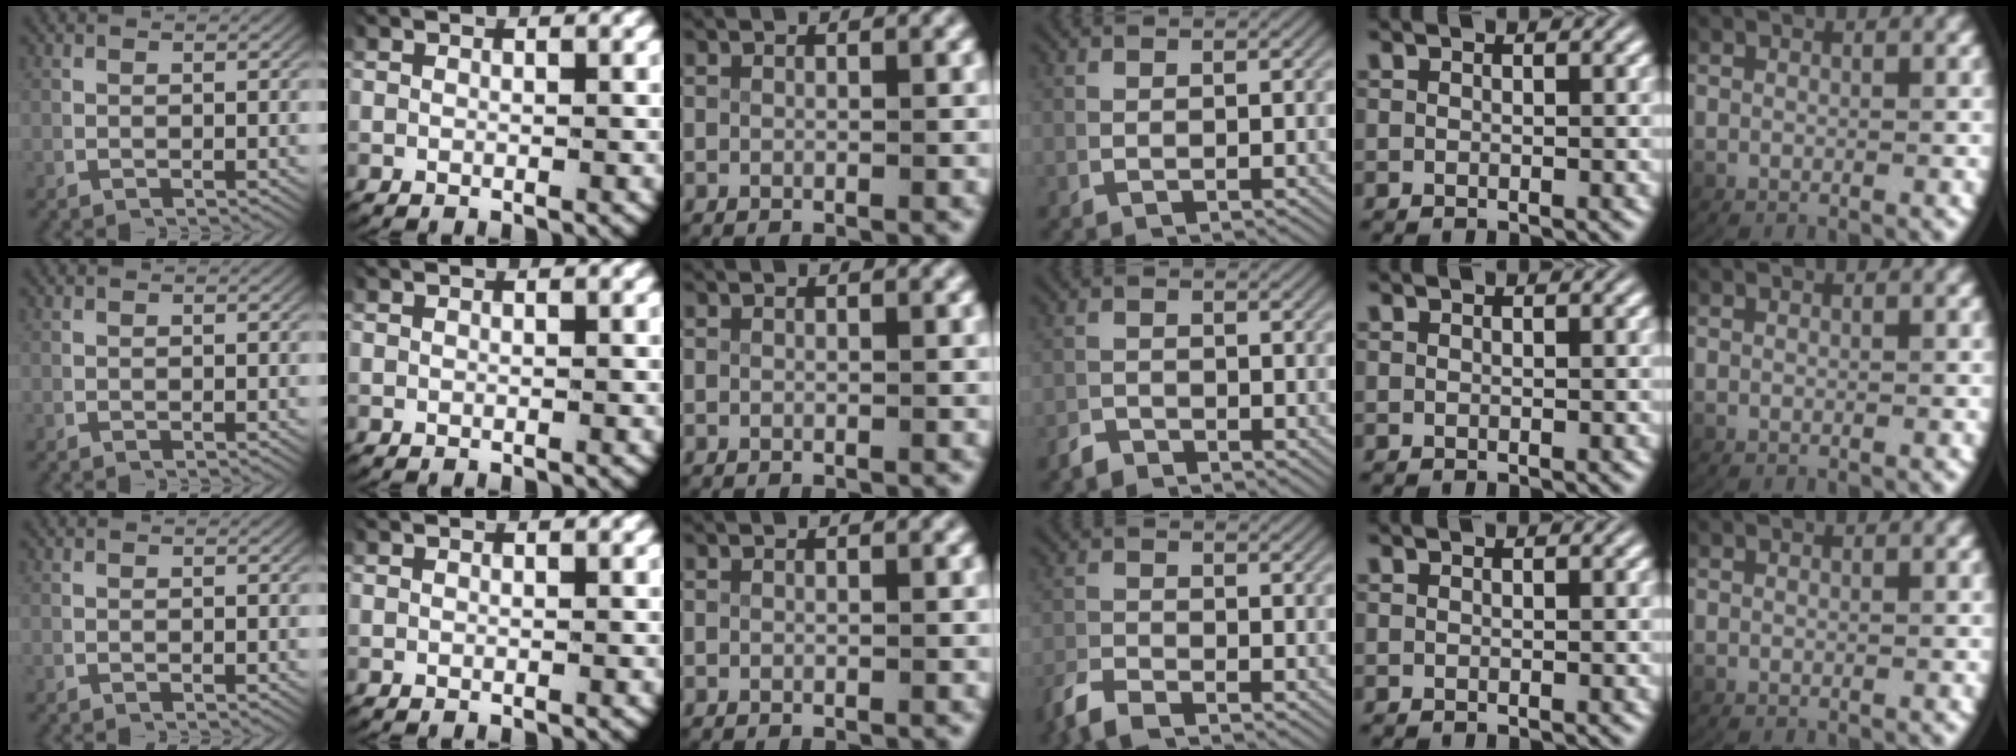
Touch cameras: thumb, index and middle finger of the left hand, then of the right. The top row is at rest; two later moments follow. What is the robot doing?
{"motion": "lift_and_place", "object": "paper"}